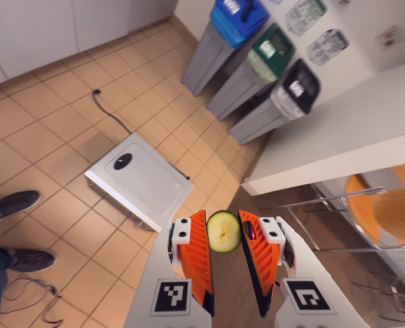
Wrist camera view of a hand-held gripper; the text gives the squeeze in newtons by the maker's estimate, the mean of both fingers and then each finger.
{"total": 6.5, "left": 6.5, "right": 6.5}